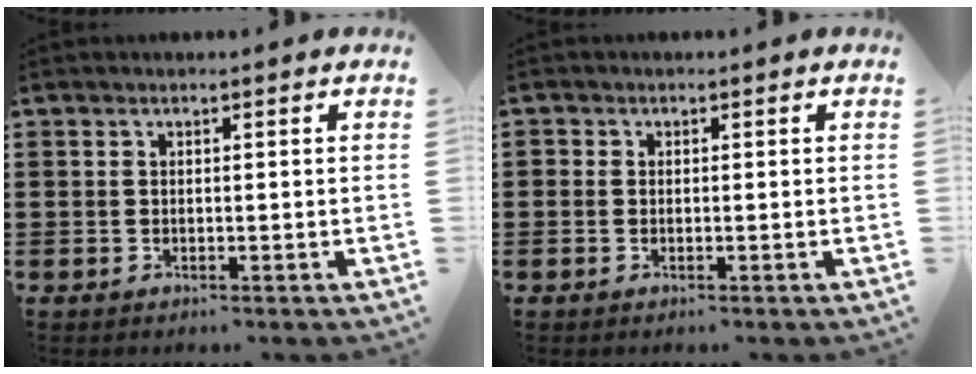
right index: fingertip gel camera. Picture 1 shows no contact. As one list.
[{"total": 0.5, "force": [-0.2, 0.5, 0.1], "torque": [-0.003, 0.002, -0.004]}]